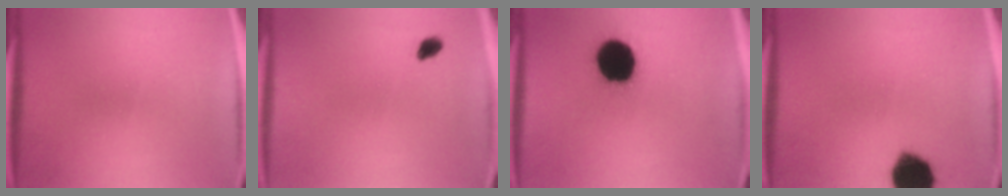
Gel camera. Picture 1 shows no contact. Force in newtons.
{"total": 1.9}
{"total": 19.9}
{"total": 13.1}